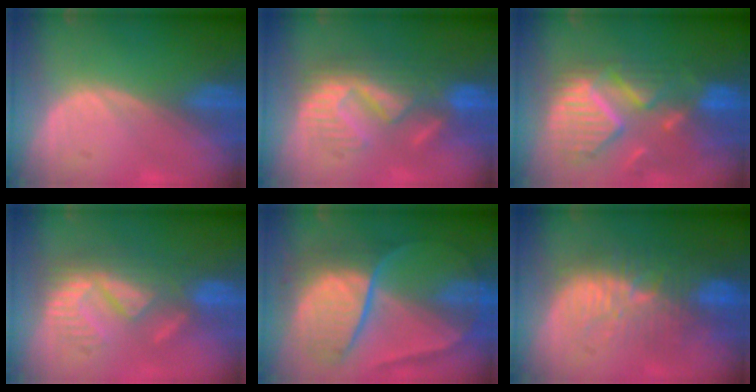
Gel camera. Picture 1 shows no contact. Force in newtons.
{"total": 8.7, "press": 8.6, "slide": 1.4}
{"total": 11.8, "press": 10.4, "slide": 5.6}
{"total": 9.5, "press": 8.2, "slide": 4.8}
{"total": 10.2, "press": 10.2, "slide": 1.0}
{"total": 10.9, "press": 9.6, "slide": 5.1}